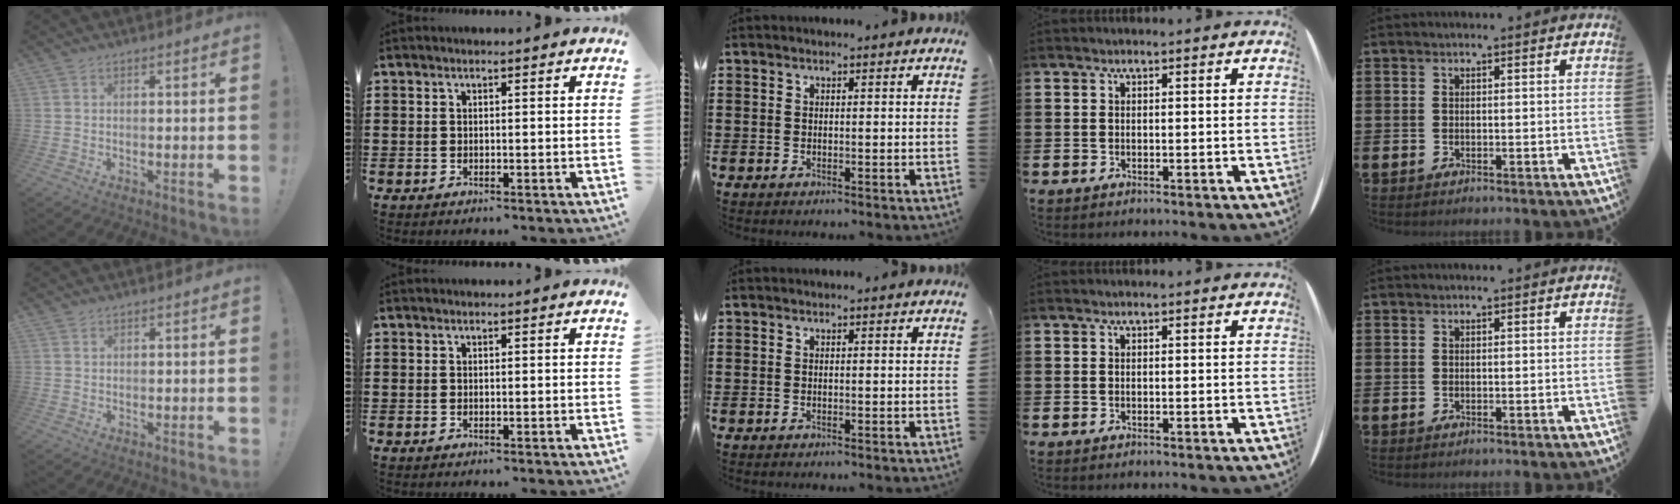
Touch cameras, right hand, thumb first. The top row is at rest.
{"thumb": {"total": 0.9, "force": [0.7, 0.5, 0.2], "torque": [0.004, -0.003, 0.013]}}